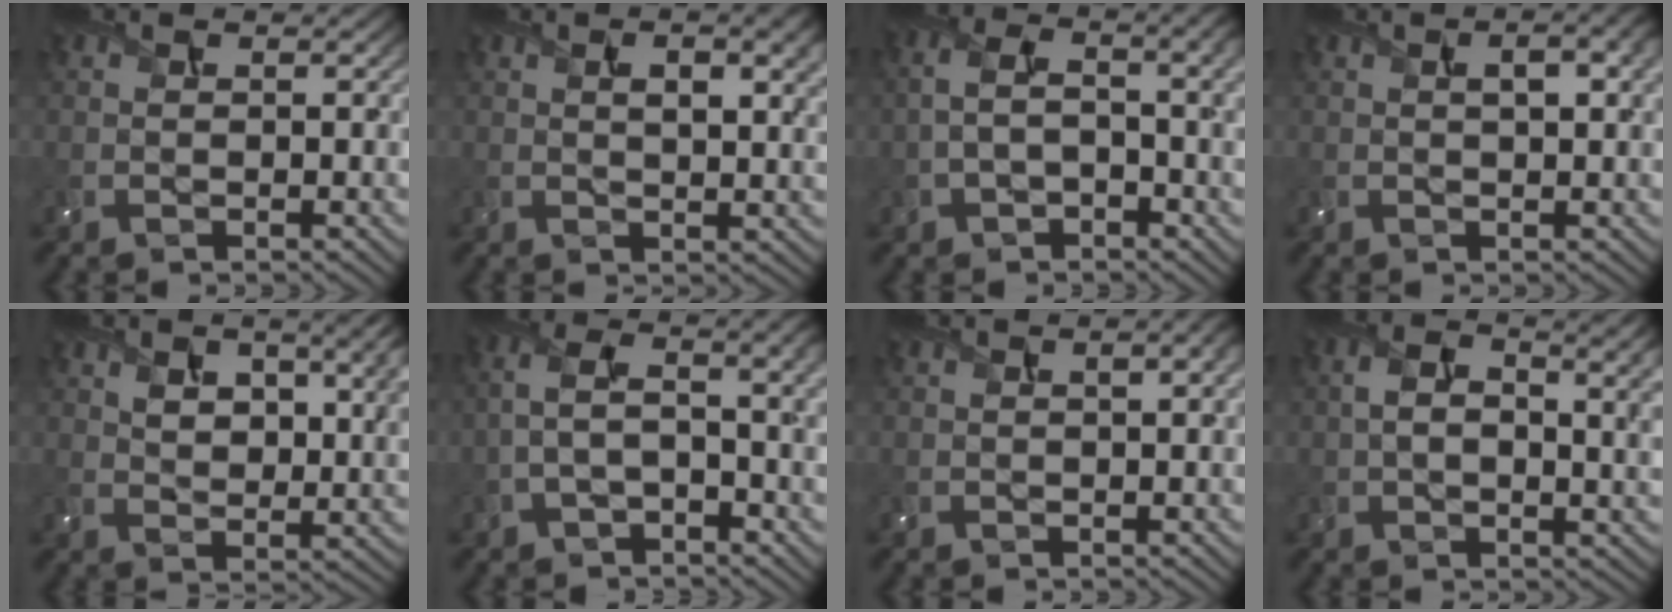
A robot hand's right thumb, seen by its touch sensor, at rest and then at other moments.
{"total": 5.6, "force": [2.0, 2.2, 4.7], "torque": [-0.076, 0.003, 0.031]}
{"total": 6.6, "force": [-0.7, 3.6, 5.5], "torque": [-0.110, -0.002, -0.009]}
{"total": 3.8, "force": [1.1, 1.2, 3.4], "torque": [-0.063, 0.006, 0.017]}
{"total": 9.3, "force": [4.0, 4.7, 7.0], "torque": [-0.124, -0.004, 0.076]}
{"total": 7.1, "force": [-1.1, 3.0, 6.3], "torque": [-0.137, 0.002, -0.024]}
{"total": 1.6, "force": [0.4, 0.3, 1.5], "torque": [-0.024, 0.006, 0.004]}
{"total": 7.2, "force": [1.3, 3.9, 5.9], "torque": [-0.107, -0.001, 0.020]}